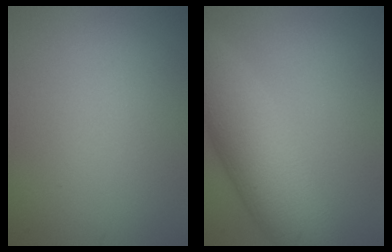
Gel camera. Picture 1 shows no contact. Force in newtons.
{"total": 8.0, "press": 8.0, "slide": 0.2}